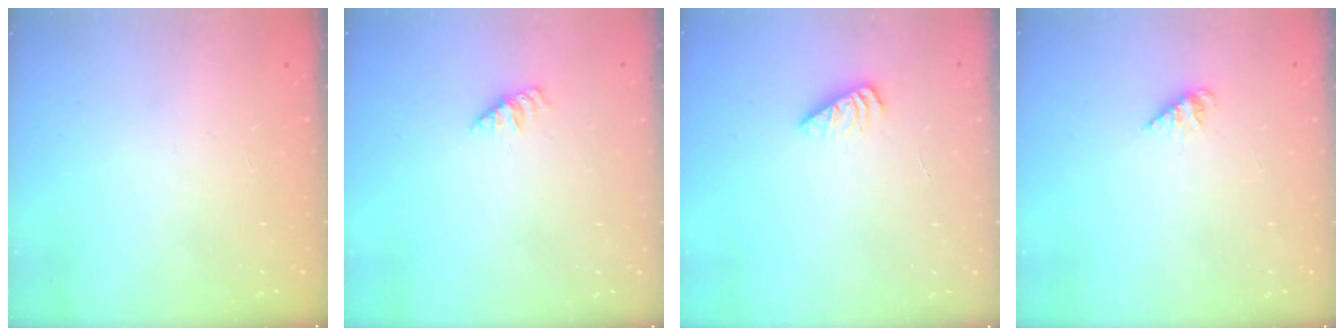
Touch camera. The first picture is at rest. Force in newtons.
{"total": 1.4, "press": 1.4, "slide": 0.3}
{"total": 2.8, "press": 2.7, "slide": 0.3}
{"total": 1.2, "press": 1.2, "slide": 0.1}